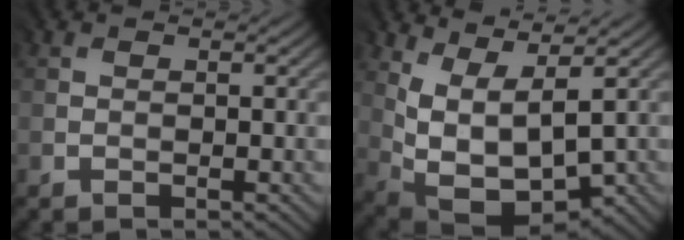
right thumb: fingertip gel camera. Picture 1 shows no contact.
{"total": 9.1, "force": [2.1, 4.9, 7.4], "torque": [-0.155, -0.010, 0.053]}